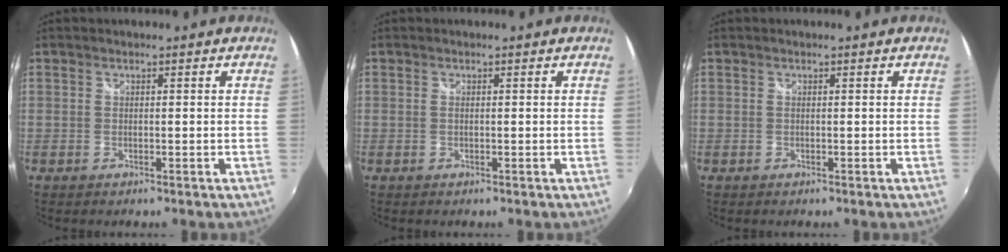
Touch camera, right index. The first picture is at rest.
{"total": 0.0}
{"total": 0.0}